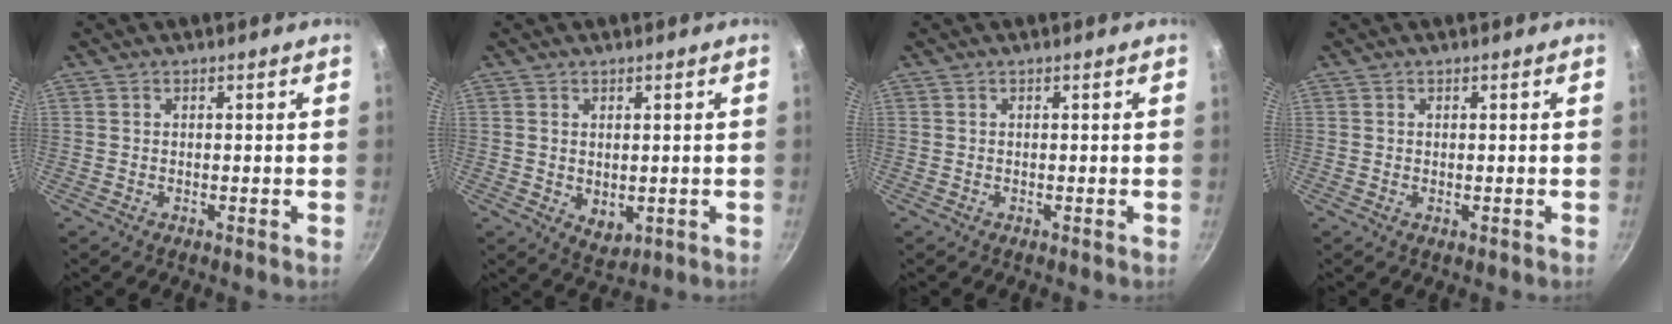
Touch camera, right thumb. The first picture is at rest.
{"total": 4.2, "force": [0.1, 2.9, 3.0], "torque": [-0.044, -0.014, 0.007]}
{"total": 0.0}
{"total": 0.0}